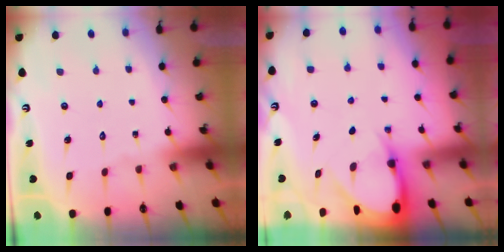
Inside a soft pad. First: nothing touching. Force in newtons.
{"total": 4.6, "press": 4.6, "slide": 0.4}